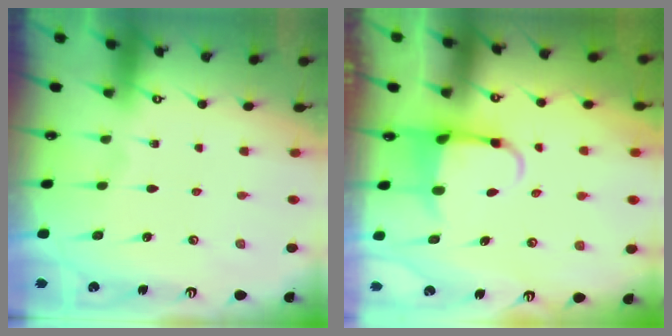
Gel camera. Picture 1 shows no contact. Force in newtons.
{"total": 4.0, "press": 3.8, "slide": 1.0}